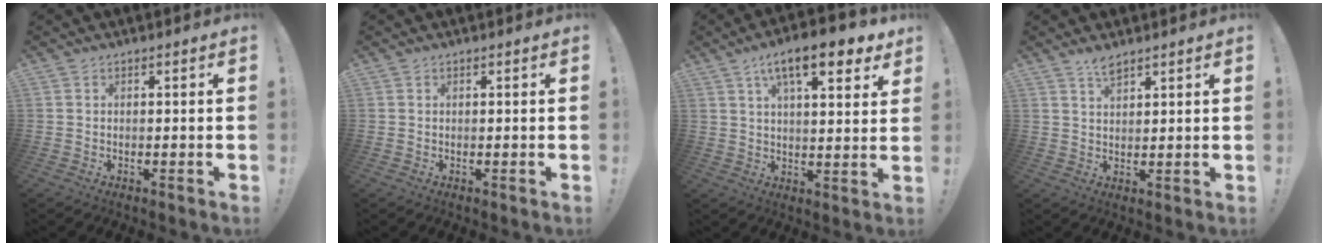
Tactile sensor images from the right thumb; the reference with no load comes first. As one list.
[{"total": 0.0}, {"total": 13.7, "force": [7.2, 4.2, 10.9], "torque": [-0.165, -0.029, 0.113]}, {"total": 3.8, "force": [3.1, 1.2, 1.9], "torque": [-0.029, -0.019, 0.054]}]